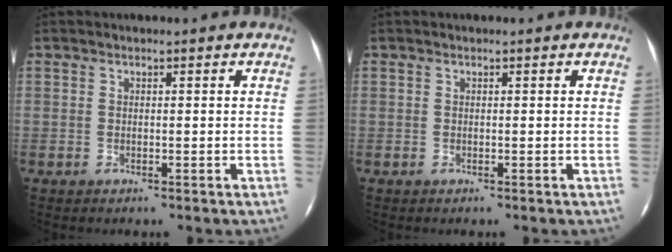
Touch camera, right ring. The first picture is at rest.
{"total": 0.0}